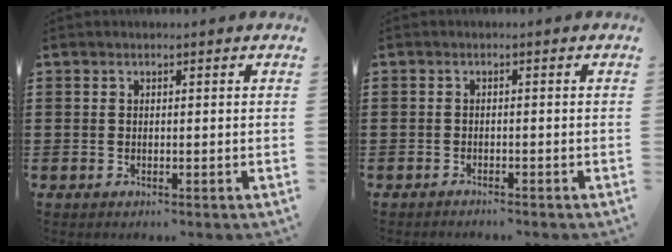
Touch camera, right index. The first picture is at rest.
{"total": 1.0, "force": [-1.0, 0.0, 0.0], "torque": [-0.003, 0.000, -0.021]}